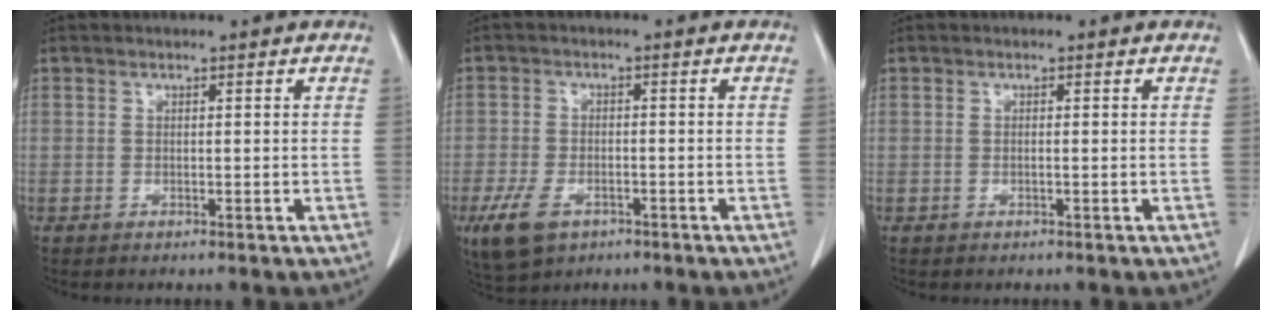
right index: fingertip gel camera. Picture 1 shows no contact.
{"total": 6.2, "force": [-3.3, 3.7, 3.9], "torque": [-0.083, -0.006, -0.048]}
{"total": 0.0}